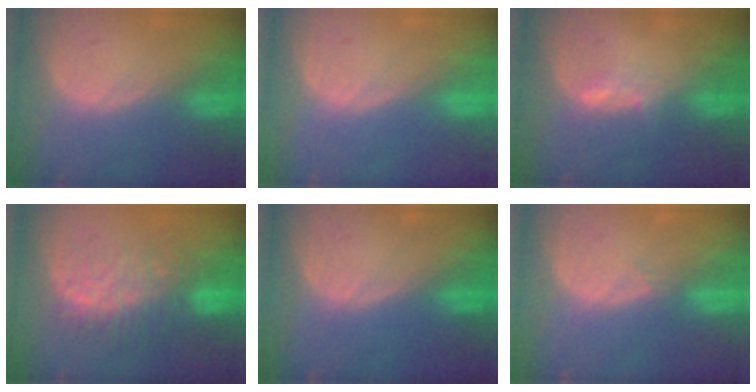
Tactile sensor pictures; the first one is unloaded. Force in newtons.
{"total": 0.0}
{"total": 1.7, "press": 1.7, "slide": 0.6}
{"total": 9.1, "press": 8.3, "slide": 3.8}
{"total": 0.0}
{"total": 0.7, "press": 0.7, "slide": 0.2}